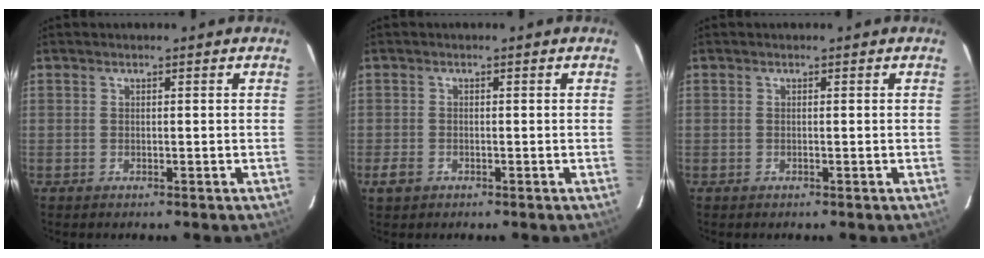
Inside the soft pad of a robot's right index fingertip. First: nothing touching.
{"total": 1.9, "force": [-0.9, 1.5, 0.8], "torque": [-0.020, 0.001, -0.012]}
{"total": 0.0}